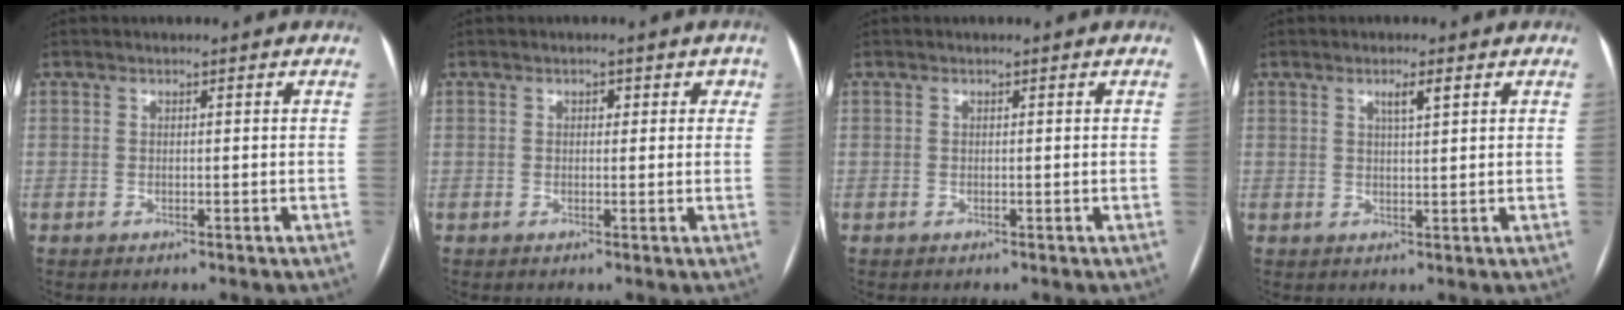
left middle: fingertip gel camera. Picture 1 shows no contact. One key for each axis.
{"total": 1.8, "fx": 0.7, "fy": 1.4, "fz": 0.9, "tx": 0.002, "ty": 0.011, "tz": 0.004}
{"total": 0.0}
{"total": 2.3, "fx": 1.2, "fy": 0.1, "fz": 1.9, "tx": -0.039, "ty": 0.000, "tz": 0.021}